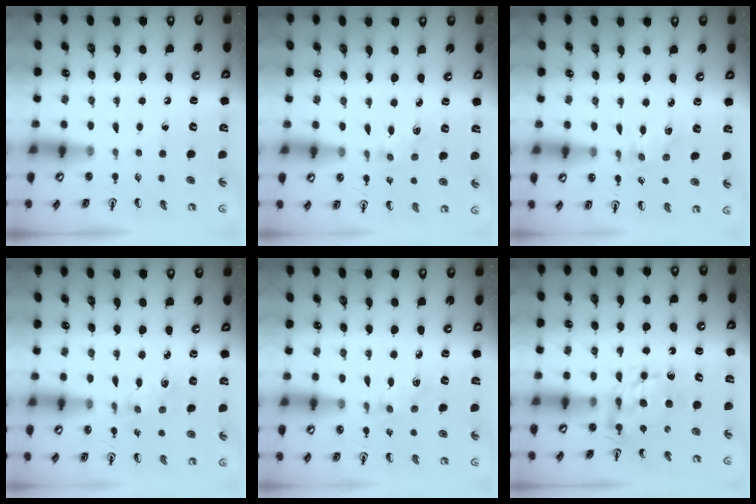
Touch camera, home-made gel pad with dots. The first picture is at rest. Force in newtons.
{"total": 2.1, "press": 2.1, "slide": 0.3}
{"total": 2.3, "press": 2.2, "slide": 0.4}
{"total": 1.0, "press": 1.0, "slide": 0.2}
{"total": 2.9, "press": 2.8, "slide": 0.5}
{"total": 7.3, "press": 7.3, "slide": 0.4}